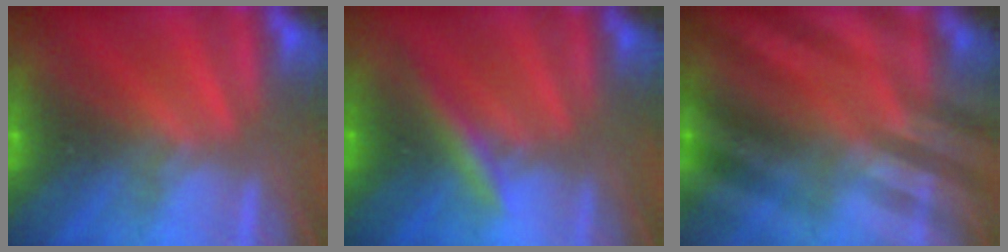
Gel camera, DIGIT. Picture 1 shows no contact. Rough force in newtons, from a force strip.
{"total": 2.9}
{"total": 2.8}